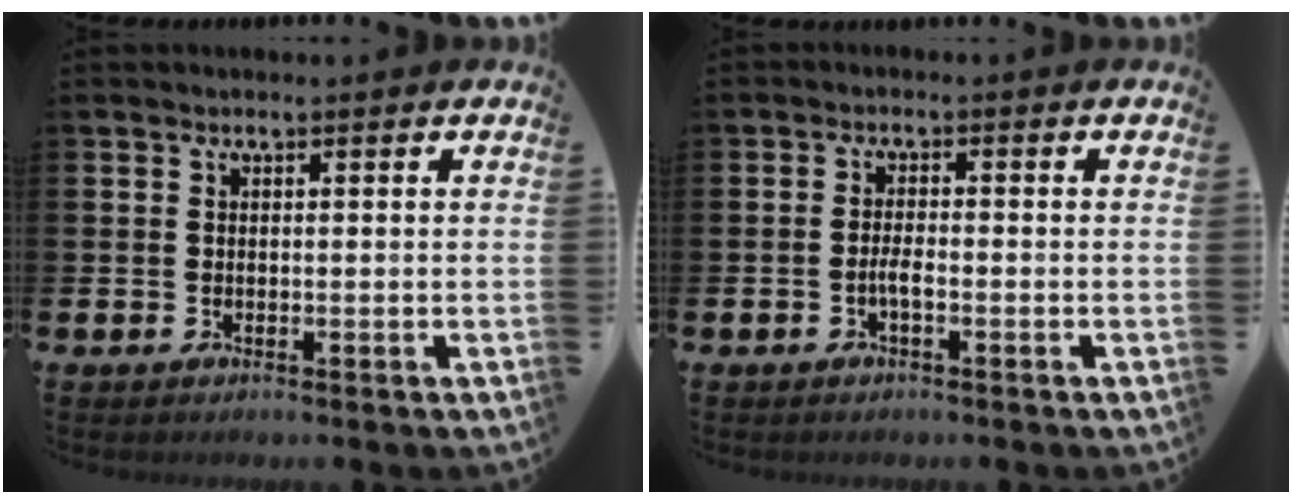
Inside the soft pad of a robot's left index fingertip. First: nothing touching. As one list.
[{"total": 1.7, "force": [-0.8, 0.4, 1.4], "torque": [-0.026, 0.001, -0.015]}]